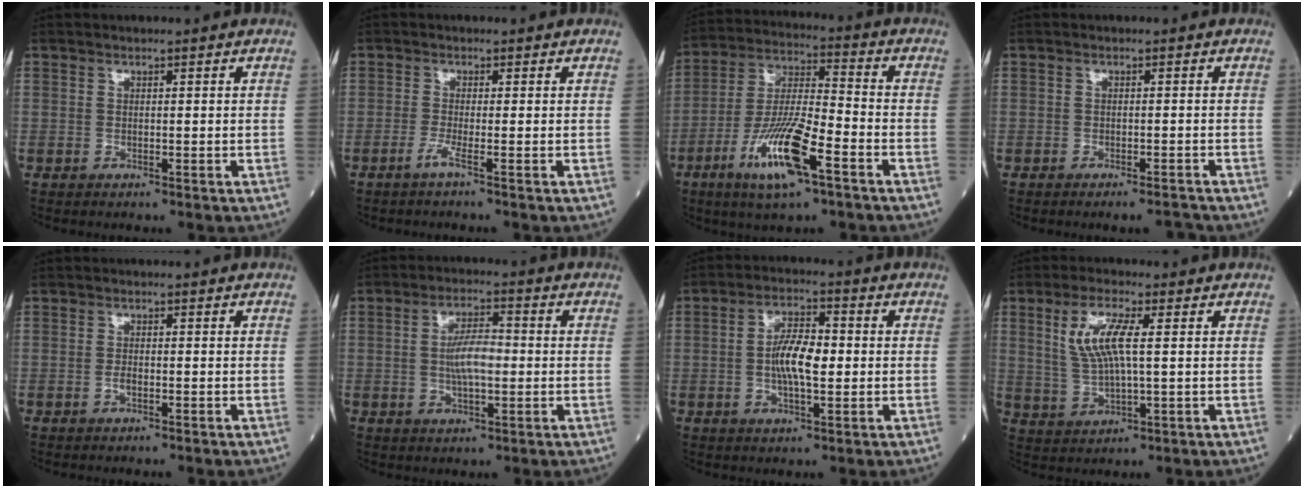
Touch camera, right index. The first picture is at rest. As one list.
[{"total": 1.3, "force": [-0.9, -0.5, 0.8], "torque": [-0.013, 0.000, -0.021]}, {"total": 13.7, "force": [-6.6, 2.2, 11.7], "torque": [-0.233, -0.014, -0.122]}, {"total": 2.0, "force": [-1.8, 0.0, 0.9], "torque": [-0.007, -0.005, -0.024]}, {"total": 1.0, "force": [-0.4, 0.3, 0.9], "torque": [-0.020, 0.001, -0.008]}, {"total": 7.1, "force": [-0.1, 2.3, 6.7], "torque": [-0.127, 0.008, -0.005]}, {"total": 7.5, "force": [-0.2, 2.5, 7.0], "torque": [-0.135, 0.007, -0.008]}, {"total": 7.6, "force": [2.1, 1.7, 7.2], "torque": [-0.156, 0.006, 0.043]}]